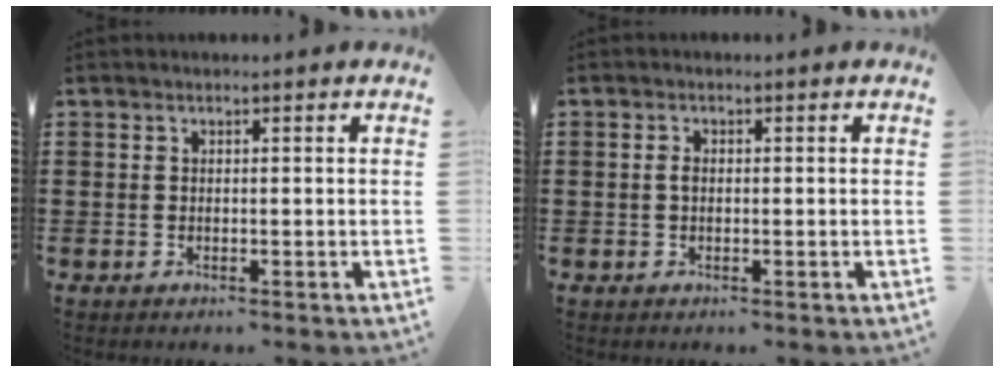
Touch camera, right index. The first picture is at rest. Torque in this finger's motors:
{"motor_torque": [0.59, 0.39, 0.22, 0.05]}